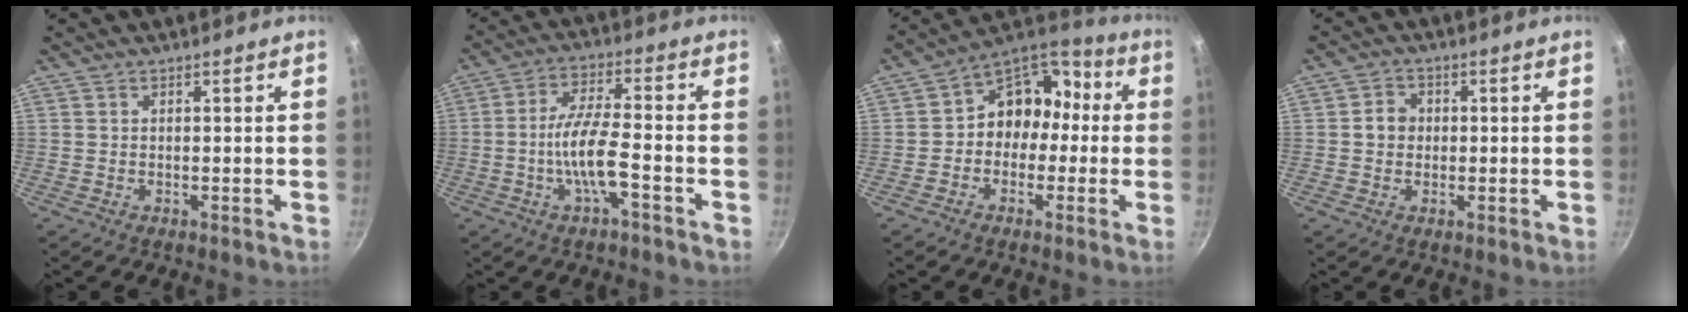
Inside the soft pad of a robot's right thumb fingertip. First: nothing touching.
{"total": 8.6, "force": [-3.2, 2.0, 7.7], "torque": [-0.152, 0.027, -0.066]}
{"total": 12.0, "force": [-0.9, 10.1, 6.5], "torque": [-0.037, 0.054, -0.034]}
{"total": 3.6, "force": [0.1, 3.2, 1.6], "torque": [-0.006, 0.007, -0.003]}